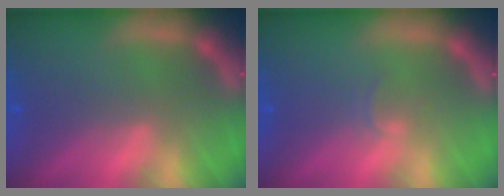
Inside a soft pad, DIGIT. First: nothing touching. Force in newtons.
{"total": 1.0}